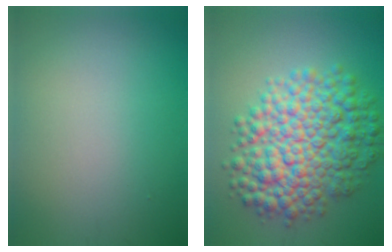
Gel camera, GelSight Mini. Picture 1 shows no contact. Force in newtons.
{"total": 10.0, "press": 10.0, "slide": 0.1}